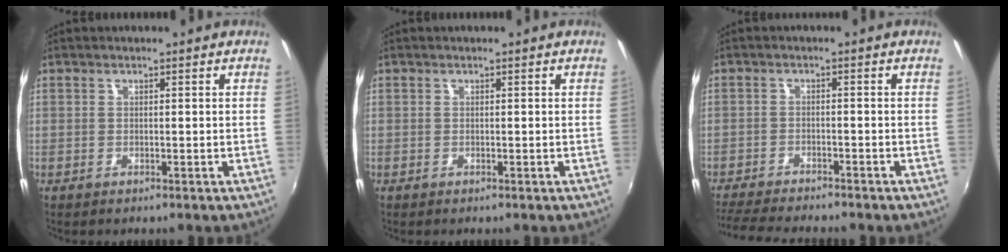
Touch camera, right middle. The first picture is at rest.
{"total": 0.0}
{"total": 9.4, "force": [-8.6, 1.0, 3.7], "torque": [-0.096, -0.024, -0.143]}